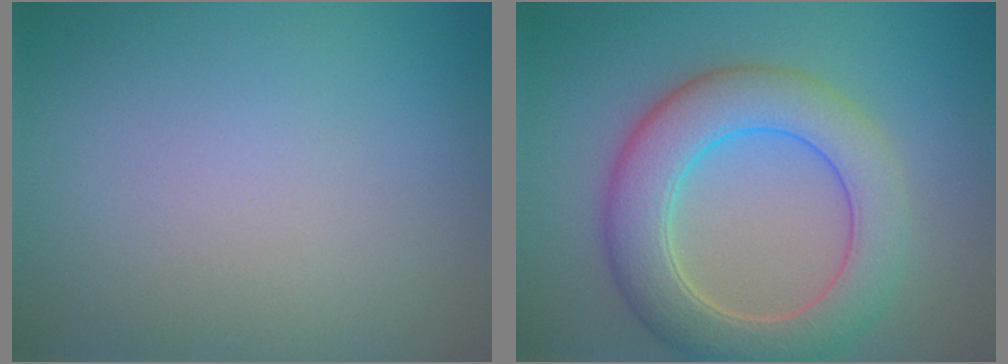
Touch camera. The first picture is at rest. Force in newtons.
{"total": 7.1, "press": 7.1, "slide": 0.4}